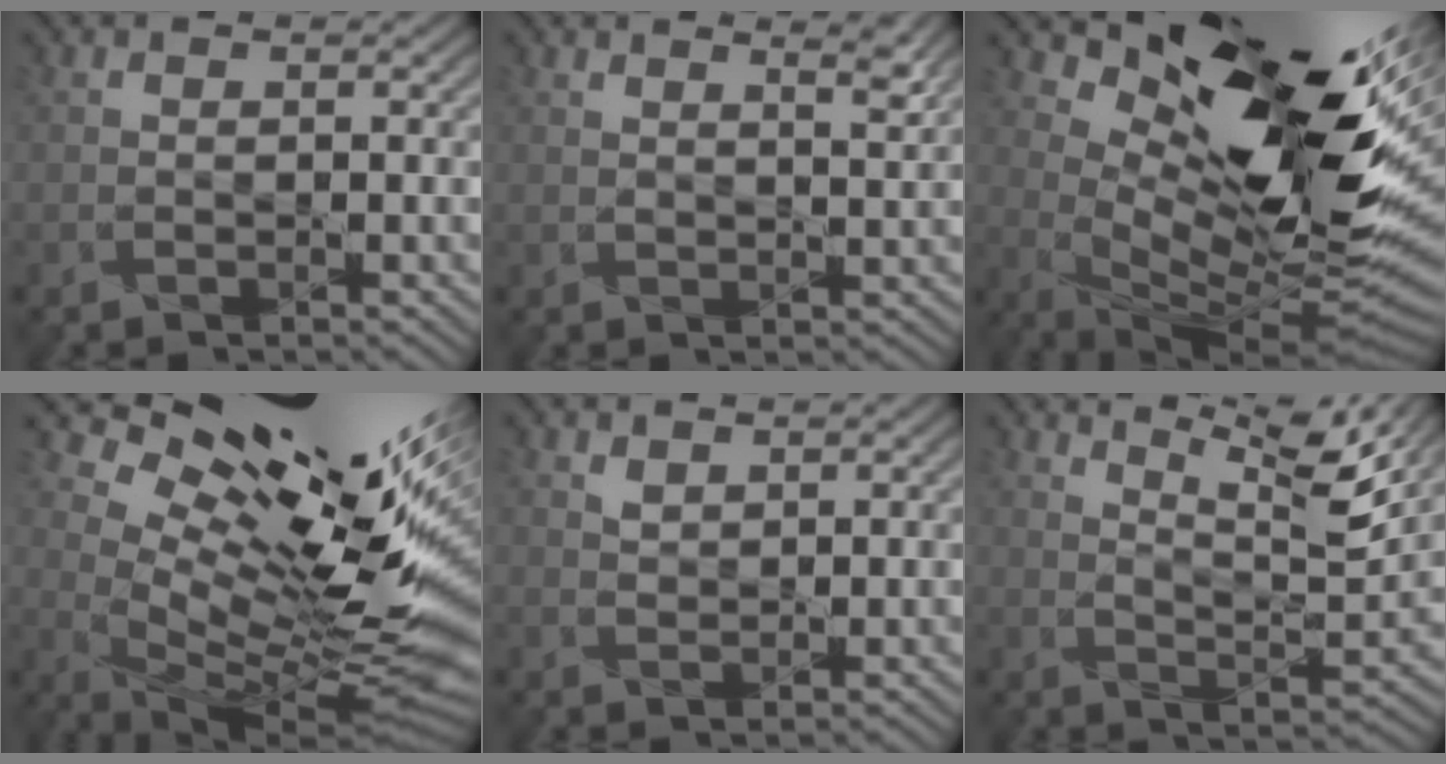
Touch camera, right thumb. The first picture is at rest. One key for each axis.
{"total": 3.9, "fx": 3.0, "fy": 0.9, "fz": 2.2, "tx": -0.028, "ty": 0.002, "tz": 0.047}
{"total": 17.1, "fx": 6.9, "fy": 7.1, "fz": 14.0, "tx": -0.229, "ty": 0.004, "tz": 0.125}
{"total": 17.9, "fx": 7.4, "fy": 7.4, "fz": 14.5, "tx": -0.210, "ty": 0.015, "tz": 0.130}
{"total": 1.4, "fx": 1.1, "fy": 0.8, "fz": 0.0, "tx": -0.004, "ty": -0.004, "tz": 0.028}
{"total": 10.9, "fx": 7.7, "fy": 2.2, "fz": 7.4, "tx": -0.131, "ty": -0.005, "tz": 0.131}